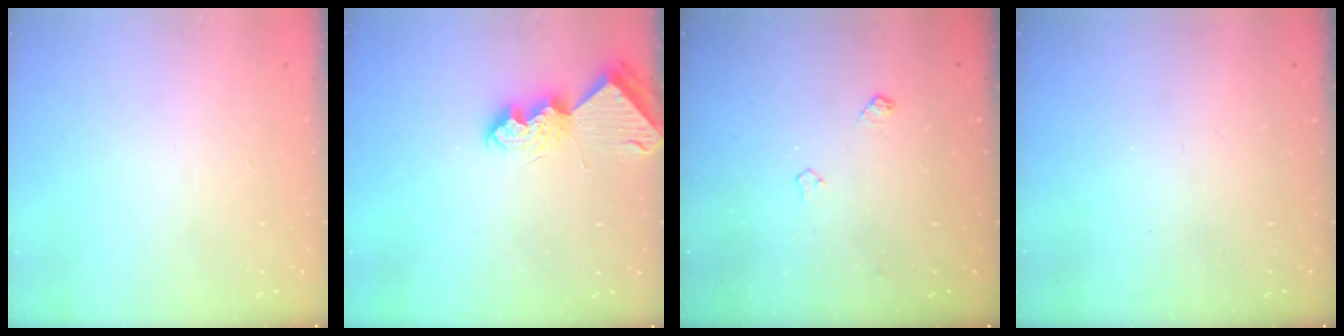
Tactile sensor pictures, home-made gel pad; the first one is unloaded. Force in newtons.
{"total": 8.0, "press": 8.0, "slide": 0.3}
{"total": 4.4, "press": 4.3, "slide": 0.8}
{"total": 0.0}